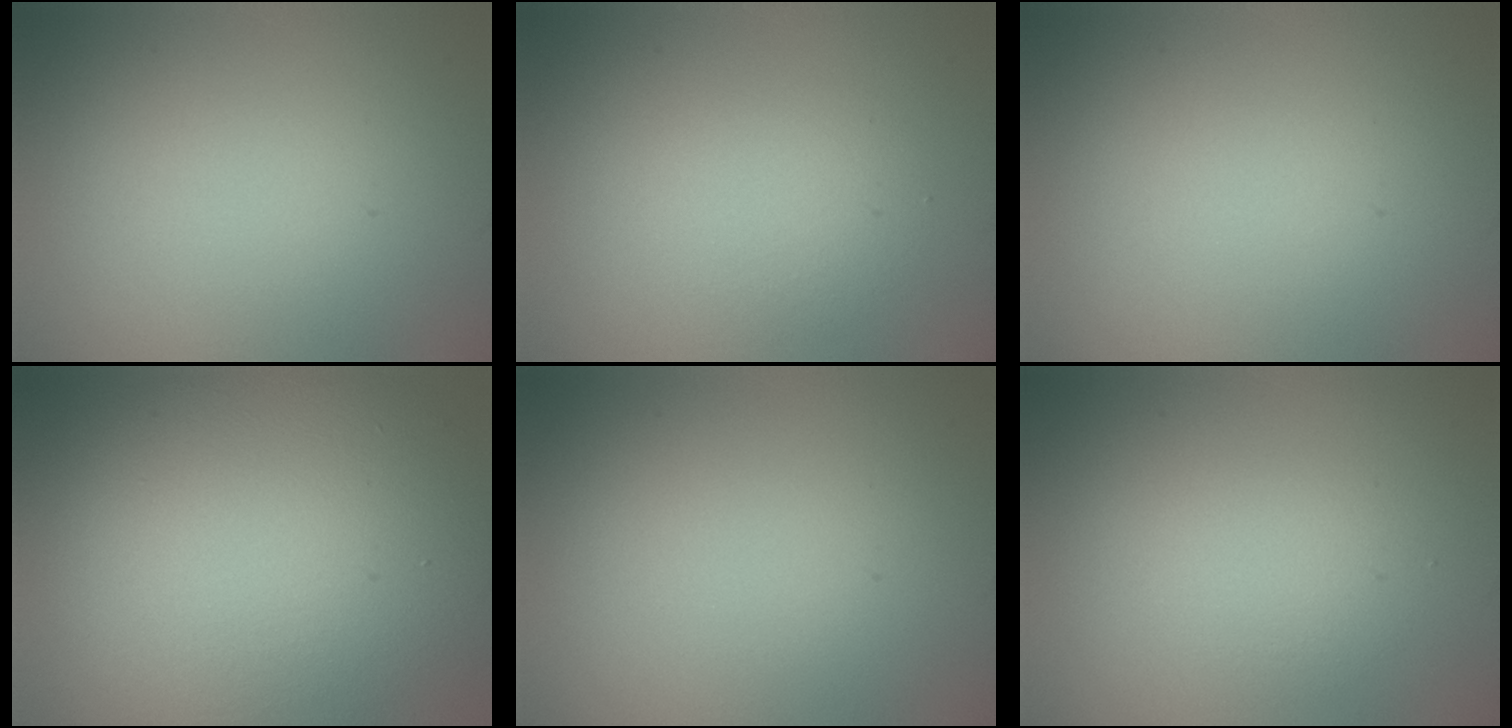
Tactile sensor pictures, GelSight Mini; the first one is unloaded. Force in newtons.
{"total": 2.2, "press": 2.2, "slide": 0.1}
{"total": 0.0}
{"total": 13.4, "press": 13.4, "slide": 0.5}
{"total": 0.0}
{"total": 1.7, "press": 1.7, "slide": 0.2}